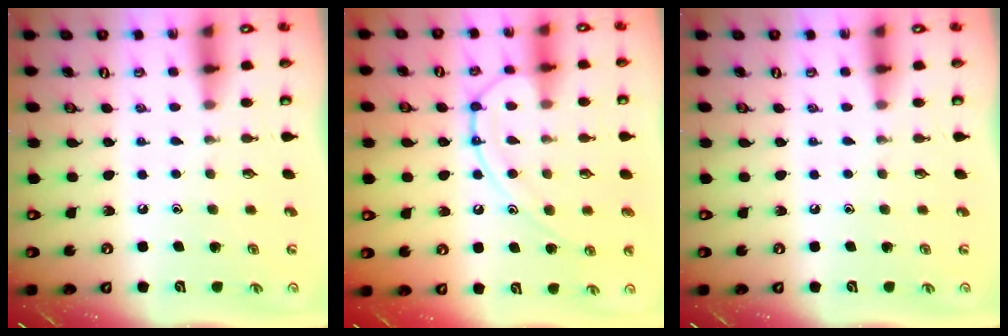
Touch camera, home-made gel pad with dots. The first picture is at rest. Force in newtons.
{"total": 14.4, "press": 14.3, "slide": 1.3}
{"total": 0.0}